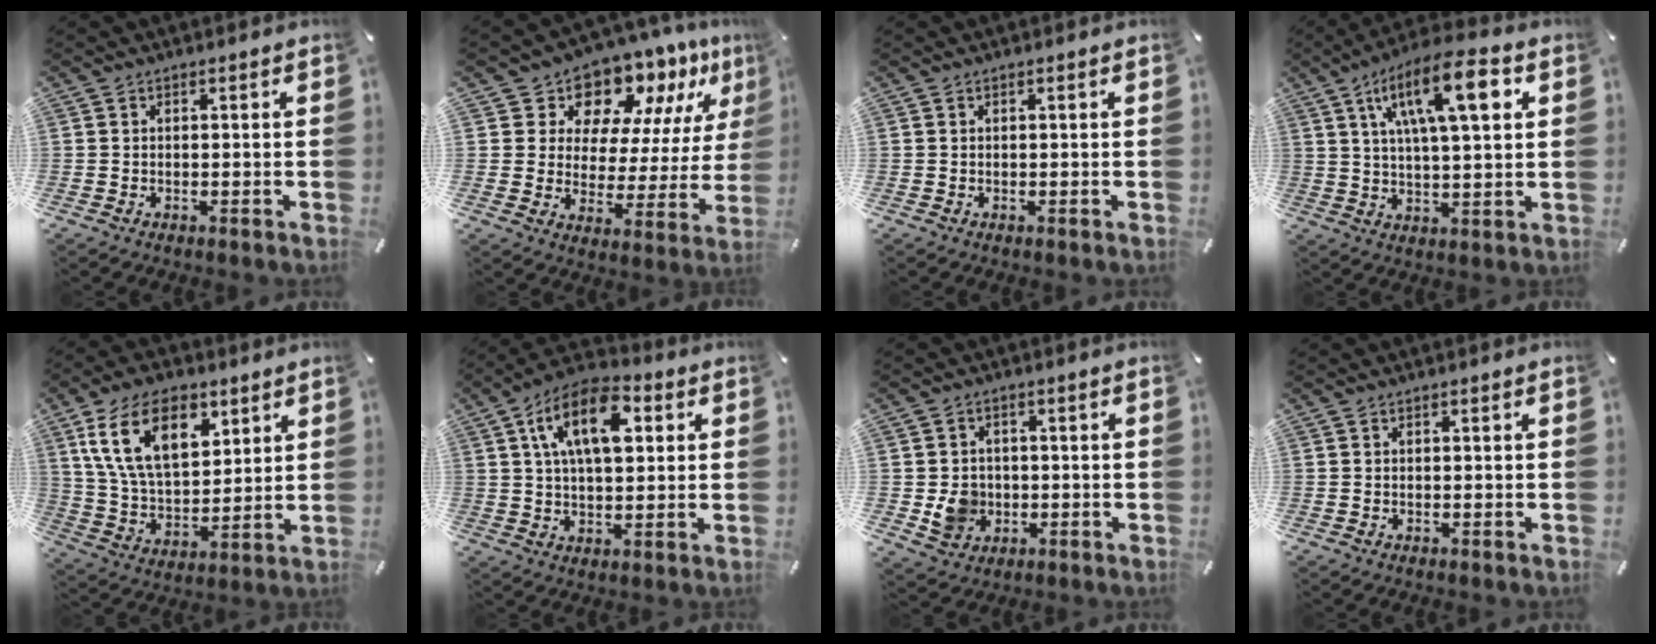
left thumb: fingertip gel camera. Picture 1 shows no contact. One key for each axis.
{"total": 11.5, "fx": 10.2, "fy": 5.2, "fz": 1.1, "tx": -0.023, "ty": -0.111, "tz": 0.176}
{"total": 0.0}
{"total": 16.1, "fx": 6.8, "fy": 5.5, "fz": 13.6, "tx": -0.224, "ty": -0.004, "tz": 0.105}
{"total": 16.2, "fx": 8.0, "fy": 9.5, "fz": 10.4, "tx": -0.213, "ty": -0.013, "tz": 0.144}
{"total": 14.2, "fx": 4.5, "fy": 7.8, "fz": 10.9, "tx": -0.188, "ty": -0.001, "tz": 0.074}
{"total": 7.0, "fx": -0.9, "fy": 6.5, "fz": 2.4, "tx": -0.029, "ty": 0.003, "tz": -0.015}
{"total": 0.0}